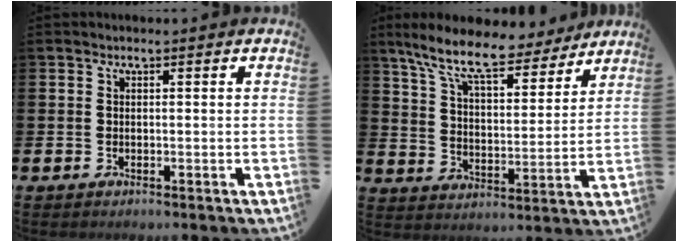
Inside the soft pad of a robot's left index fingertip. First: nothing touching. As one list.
[{"total": 11.0, "force": [9.3, 2.9, 5.1], "torque": [-0.130, -0.046, 0.163]}]